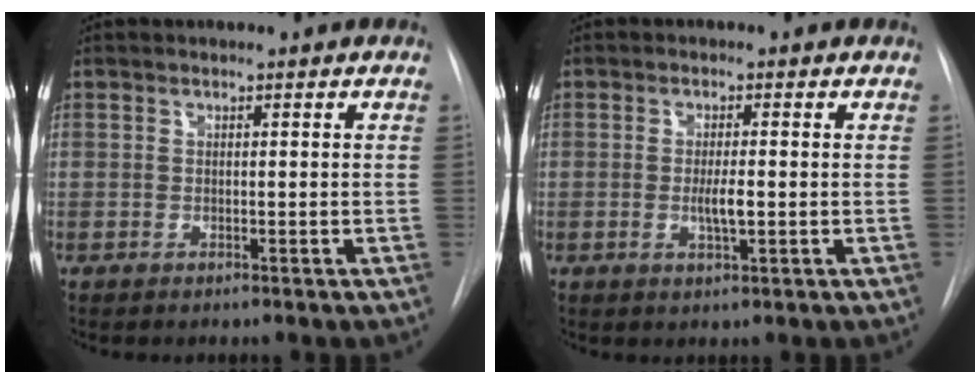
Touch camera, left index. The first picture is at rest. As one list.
[{"total": 2.9, "force": [-1.2, 0.5, 2.7], "torque": [-0.050, -0.009, -0.018]}]